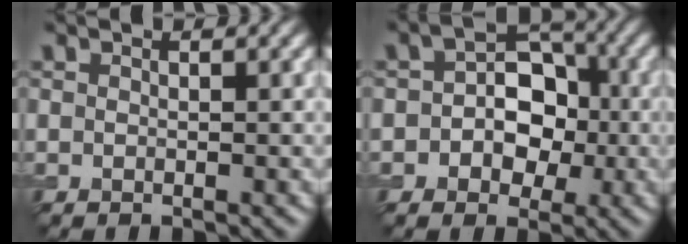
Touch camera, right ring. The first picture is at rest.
{"total": 4.7, "force": [-0.4, 3.6, 3.0], "torque": [-0.036, 0.010, -0.010]}